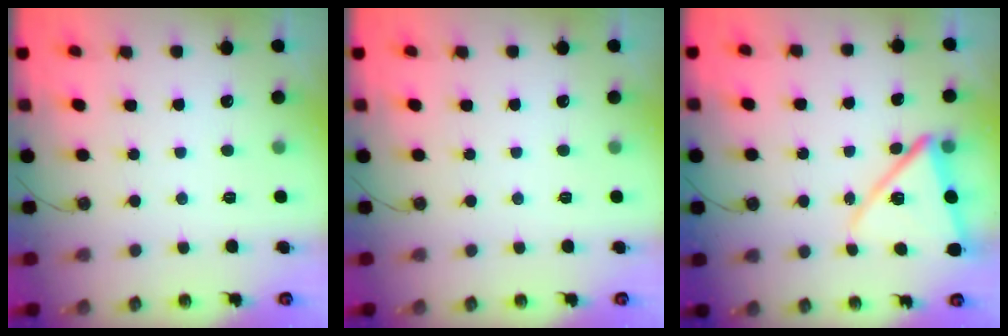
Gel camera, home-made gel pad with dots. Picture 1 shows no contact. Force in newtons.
{"total": 0.0}
{"total": 13.0, "press": 12.9, "slide": 1.5}